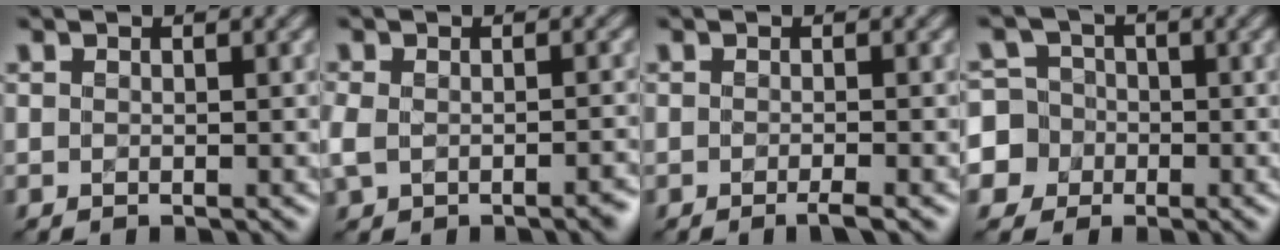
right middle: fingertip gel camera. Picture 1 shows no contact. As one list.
[{"total": 2.5, "force": [-1.4, 1.3, 1.7], "torque": [-0.039, 0.004, -0.023]}, {"total": 1.4, "force": [-0.8, 0.2, 1.2], "torque": [-0.011, 0.003, -0.017]}, {"total": 7.0, "force": [-2.4, 6.5, 0.8], "torque": [-0.022, 0.013, -0.072]}]